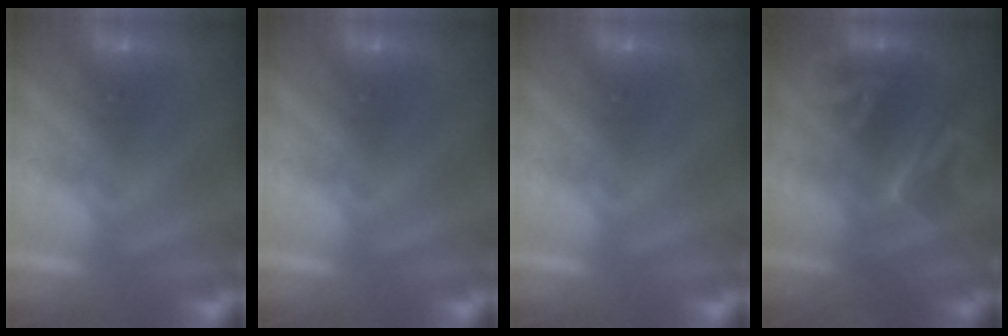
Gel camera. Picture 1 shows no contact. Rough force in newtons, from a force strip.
{"total": 0.0}
{"total": 0.0}
{"total": 2.4}